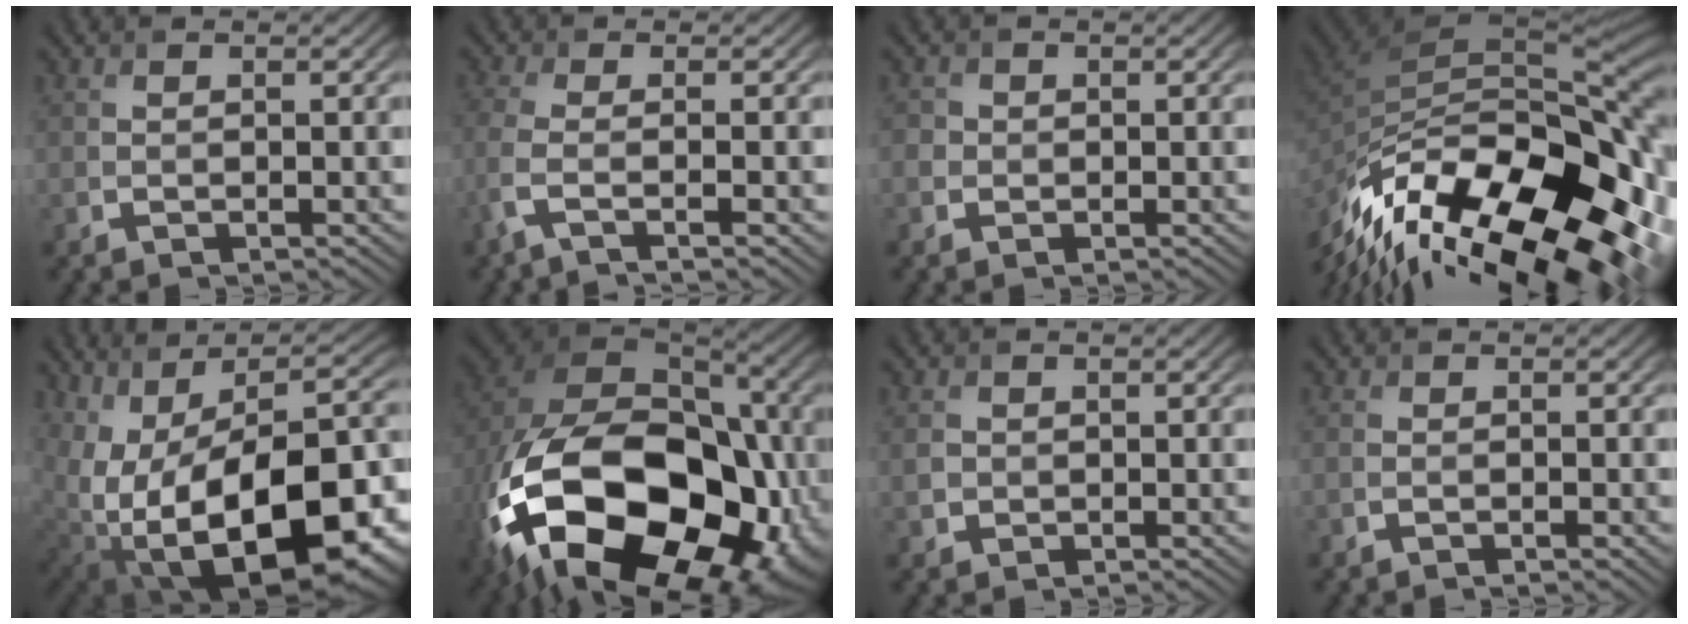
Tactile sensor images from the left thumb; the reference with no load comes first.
{"total": 4.4, "force": [-1.9, 1.0, 3.8], "torque": [-0.084, -0.006, -0.056]}
{"total": 1.7, "force": [-0.1, 1.6, 0.4], "torque": [-0.007, -0.002, -0.006]}
{"total": 19.1, "force": [-10.7, 8.5, 13.3], "torque": [-0.252, -0.036, -0.161]}
{"total": 20.6, "force": [-4.2, 12.4, 15.9], "torque": [-0.232, -0.039, -0.034]}
{"total": 24.6, "force": [-9.2, 16.4, 15.9], "torque": [-0.366, -0.074, -0.117]}
{"total": 1.4, "force": [-0.1, 1.3, 0.5], "torque": [-0.015, -0.005, -0.005]}
{"total": 1.2, "force": [-0.7, 0.3, 0.9], "torque": [-0.018, -0.002, -0.013]}